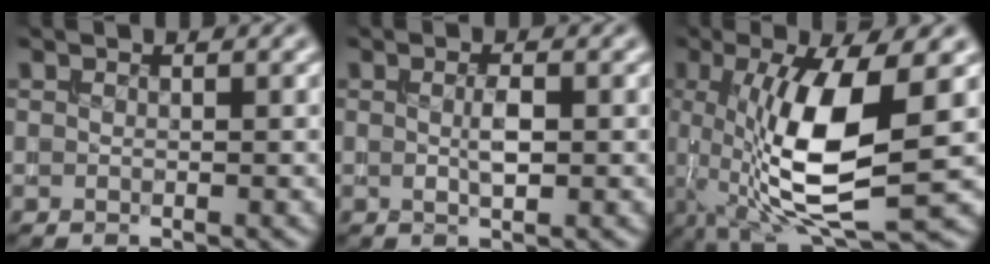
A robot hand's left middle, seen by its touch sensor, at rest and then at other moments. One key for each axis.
{"total": 1.5, "fx": -0.1, "fy": 0.3, "fz": 1.4, "tx": -0.032, "ty": 0.003, "tz": 0.000}
{"total": 9.9, "fx": 0.1, "fy": 2.8, "fz": 9.5, "tx": -0.171, "ty": -0.009, "tz": 0.008}